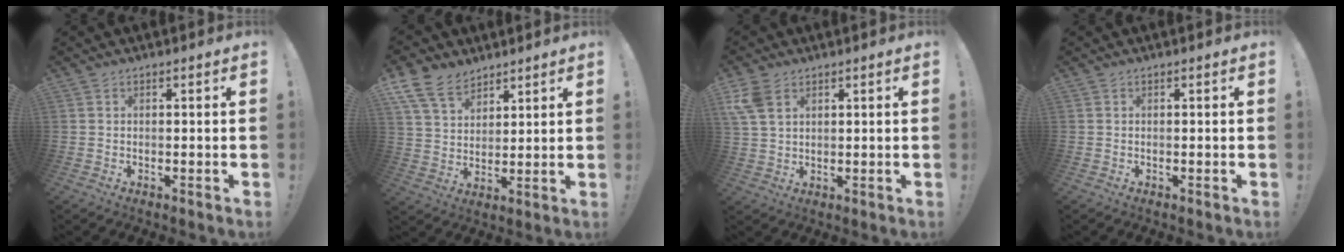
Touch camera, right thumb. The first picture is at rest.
{"total": 11.2, "force": [8.1, 6.6, 4.1], "torque": [-0.086, -0.044, 0.161]}
{"total": 7.3, "force": [3.6, 4.4, 4.6], "torque": [-0.100, -0.007, 0.071]}
{"total": 0.0}